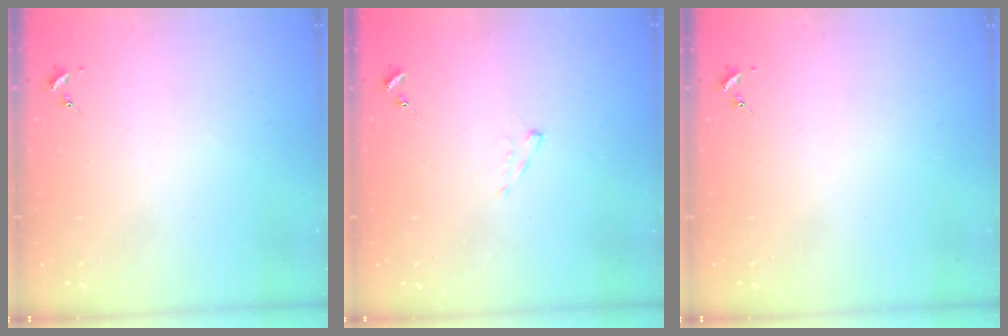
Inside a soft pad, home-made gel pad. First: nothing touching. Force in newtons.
{"total": 5.4, "press": 5.4, "slide": 0.5}
{"total": 0.0}